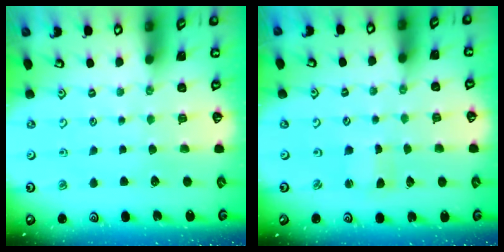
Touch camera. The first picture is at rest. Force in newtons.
{"total": 1.1, "press": 1.0, "slide": 0.2}